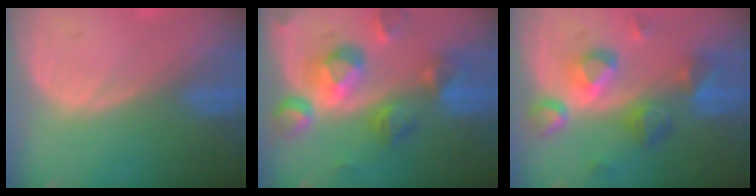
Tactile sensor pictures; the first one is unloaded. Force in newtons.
{"total": 10.5, "press": 9.4, "slide": 4.8}
{"total": 9.4, "press": 8.1, "slide": 4.7}